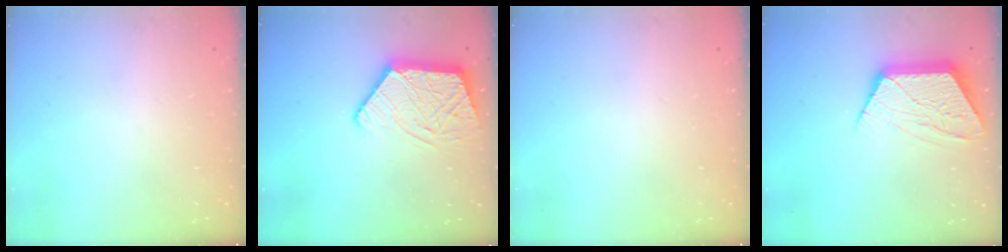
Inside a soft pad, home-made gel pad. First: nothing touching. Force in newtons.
{"total": 14.1, "press": 14.1, "slide": 1.4}
{"total": 0.0}
{"total": 11.7, "press": 11.7, "slide": 0.5}